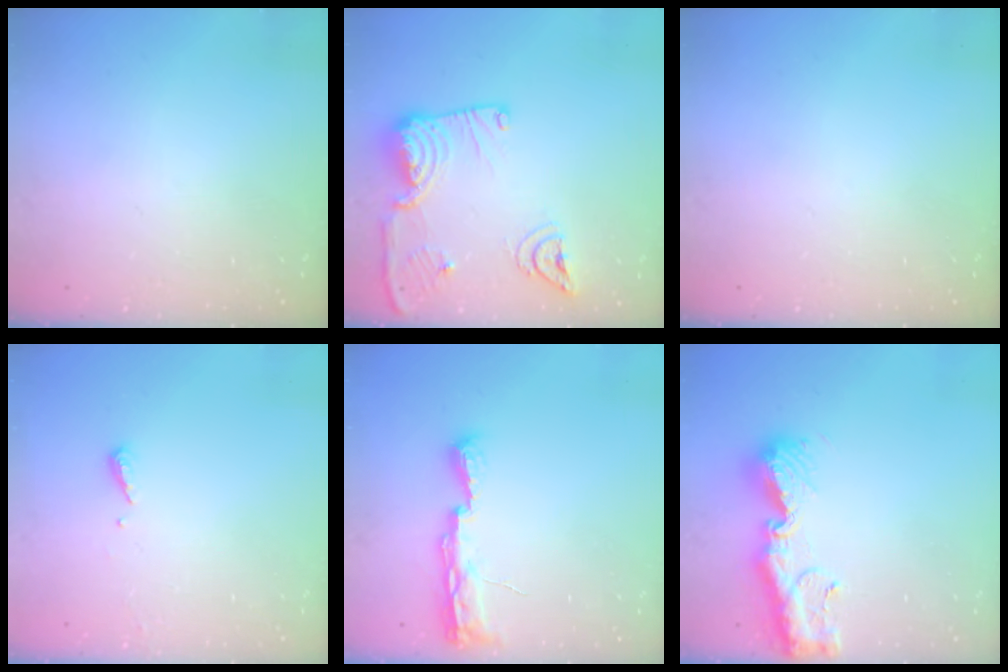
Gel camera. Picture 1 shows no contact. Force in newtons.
{"total": 16.4, "press": 16.3, "slide": 2.0}
{"total": 0.0}
{"total": 5.3, "press": 5.3, "slide": 0.5}
{"total": 10.2, "press": 8.9, "slide": 5.1}
{"total": 12.2, "press": 12.1, "slide": 0.8}